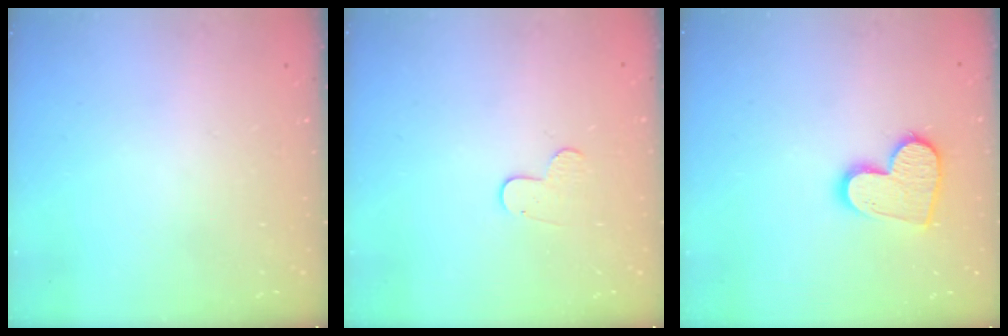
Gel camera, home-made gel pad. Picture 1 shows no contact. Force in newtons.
{"total": 5.7, "press": 5.7, "slide": 0.5}
{"total": 13.0, "press": 13.0, "slide": 1.1}